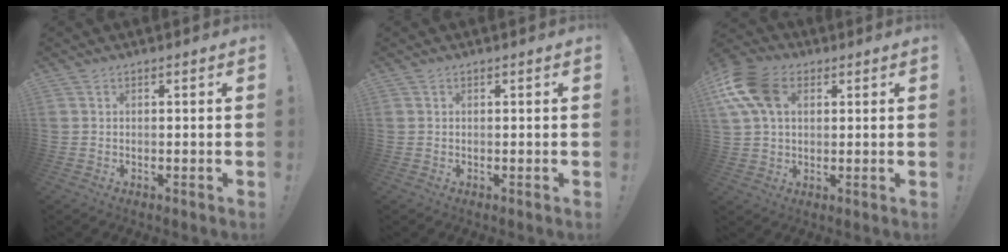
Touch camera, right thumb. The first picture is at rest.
{"total": 0.0}
{"total": 15.2, "force": [4.9, 10.1, 10.3], "torque": [-0.202, -0.012, 0.091]}